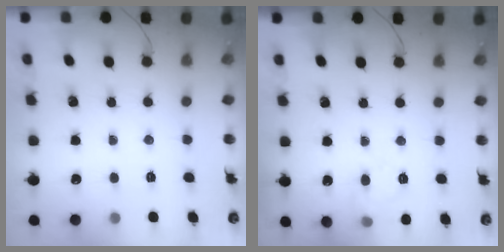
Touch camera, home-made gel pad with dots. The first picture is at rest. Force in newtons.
{"total": 9.2, "press": 9.1, "slide": 1.2}